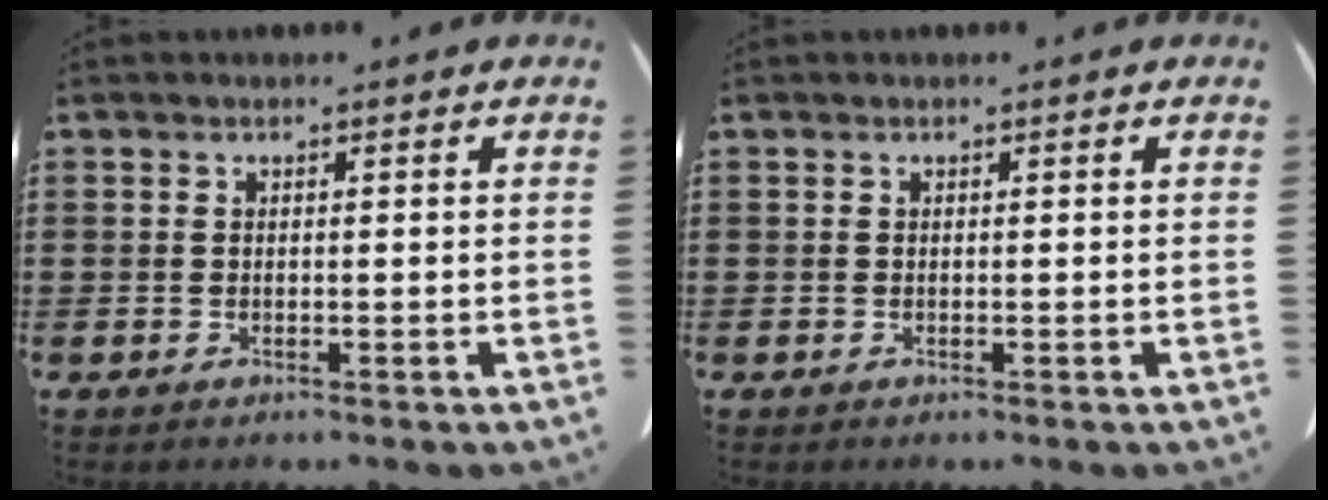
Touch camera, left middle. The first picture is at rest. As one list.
[{"total": 0.0}]